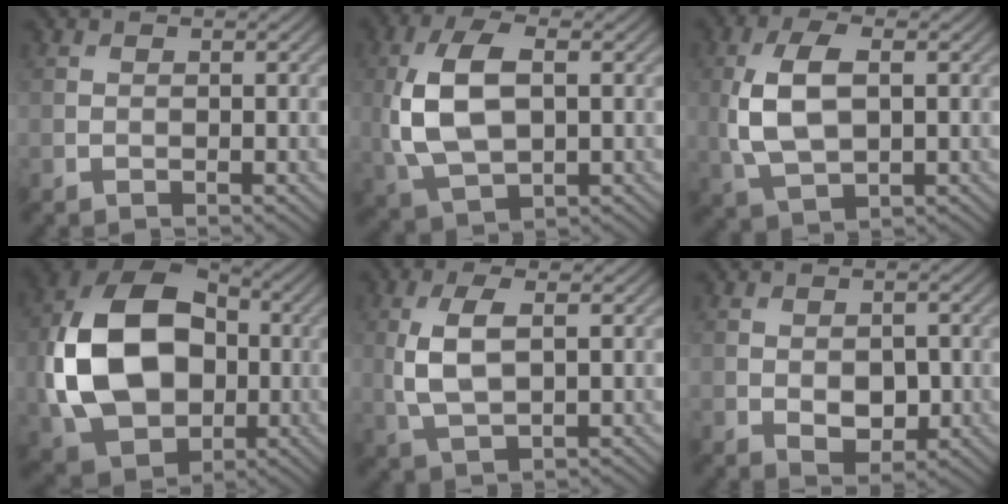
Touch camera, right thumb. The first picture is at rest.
{"total": 10.1, "force": [0.5, 5.4, 8.5], "torque": [-0.197, 0.000, 0.011]}
{"total": 8.0, "force": [0.5, 4.1, 6.8], "torque": [-0.156, 0.002, 0.009]}
{"total": 17.6, "force": [-1.0, 12.7, 12.1], "torque": [-0.271, 0.001, -0.025]}
{"total": 5.6, "force": [0.6, 2.4, 5.1], "torque": [-0.120, -0.002, 0.015]}
{"total": 3.6, "force": [-0.6, 2.3, 2.7], "torque": [-0.046, -0.011, -0.004]}